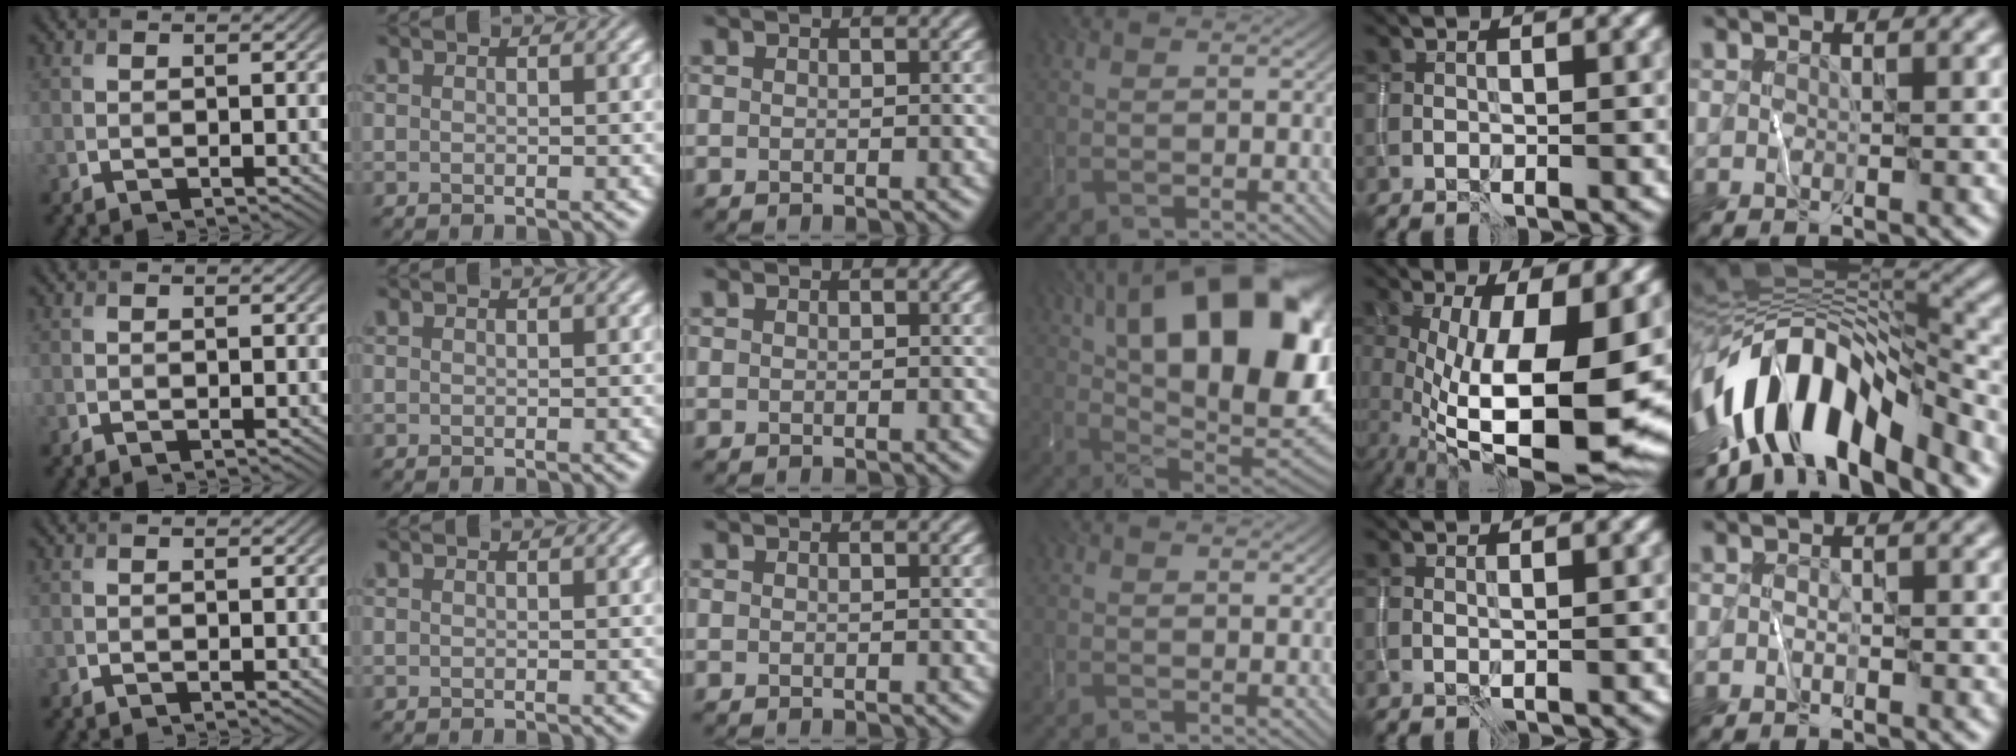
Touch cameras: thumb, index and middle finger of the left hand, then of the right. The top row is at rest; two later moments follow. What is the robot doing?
{"motion": "wipe", "object": "whiteboard"}